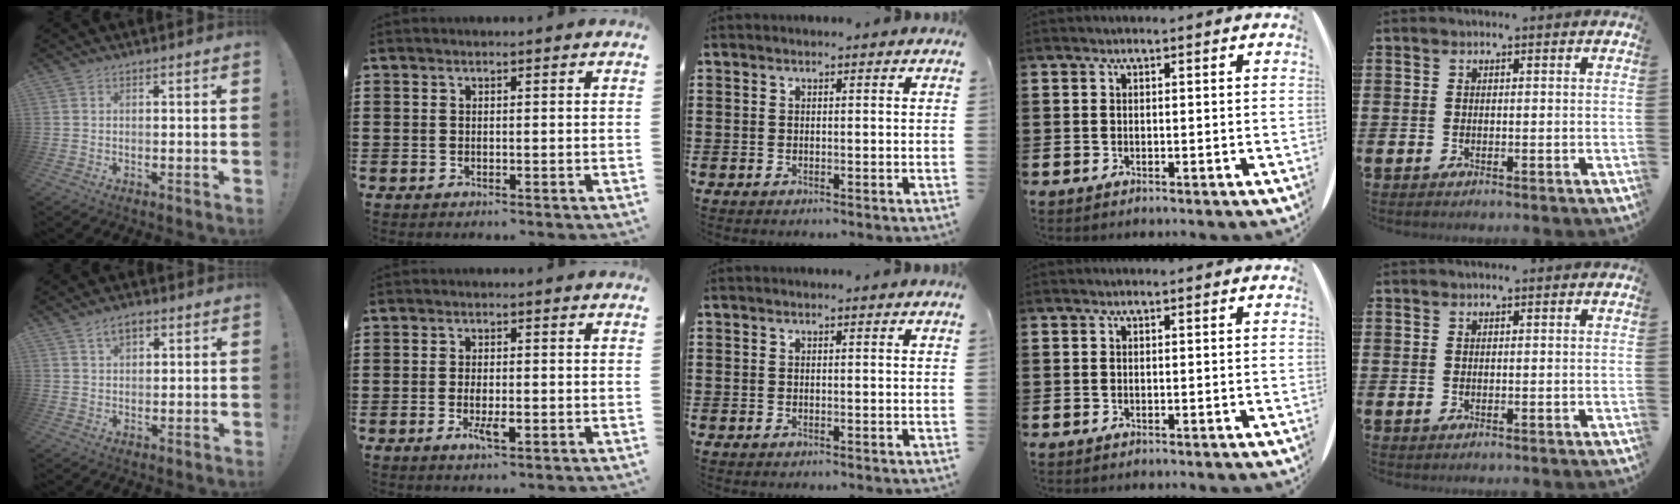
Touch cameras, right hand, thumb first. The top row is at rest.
{"thumb": {"total": 4.4, "force": [2.2, 2.5, 2.8], "torque": [-0.039, -0.002, 0.037]}, "index": {"total": 3.3, "force": [-1.0, 1.1, 2.9], "torque": [-0.058, -0.001, -0.019]}}